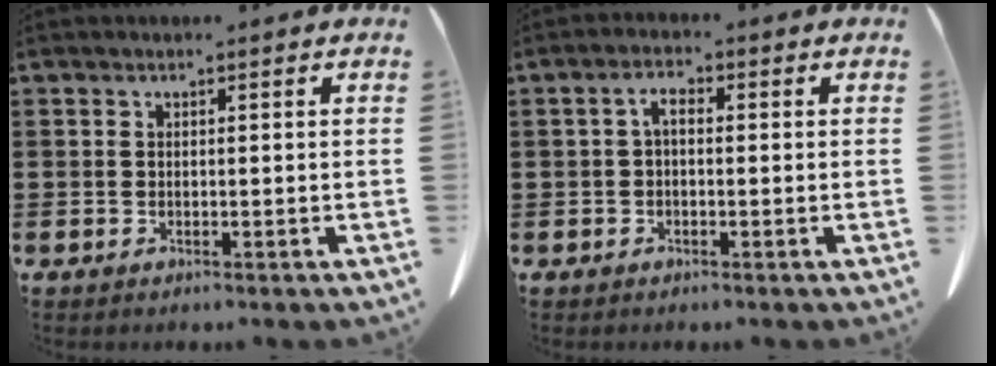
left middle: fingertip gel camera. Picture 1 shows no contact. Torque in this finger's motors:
{"motor_torque": [0.05, 0.04, 0.00, -0.01]}